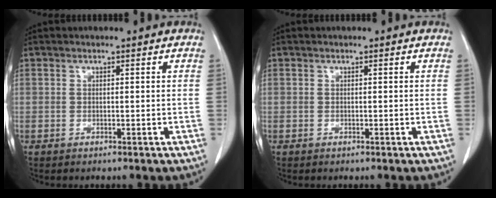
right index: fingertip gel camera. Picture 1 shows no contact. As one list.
[{"total": 0.0}]